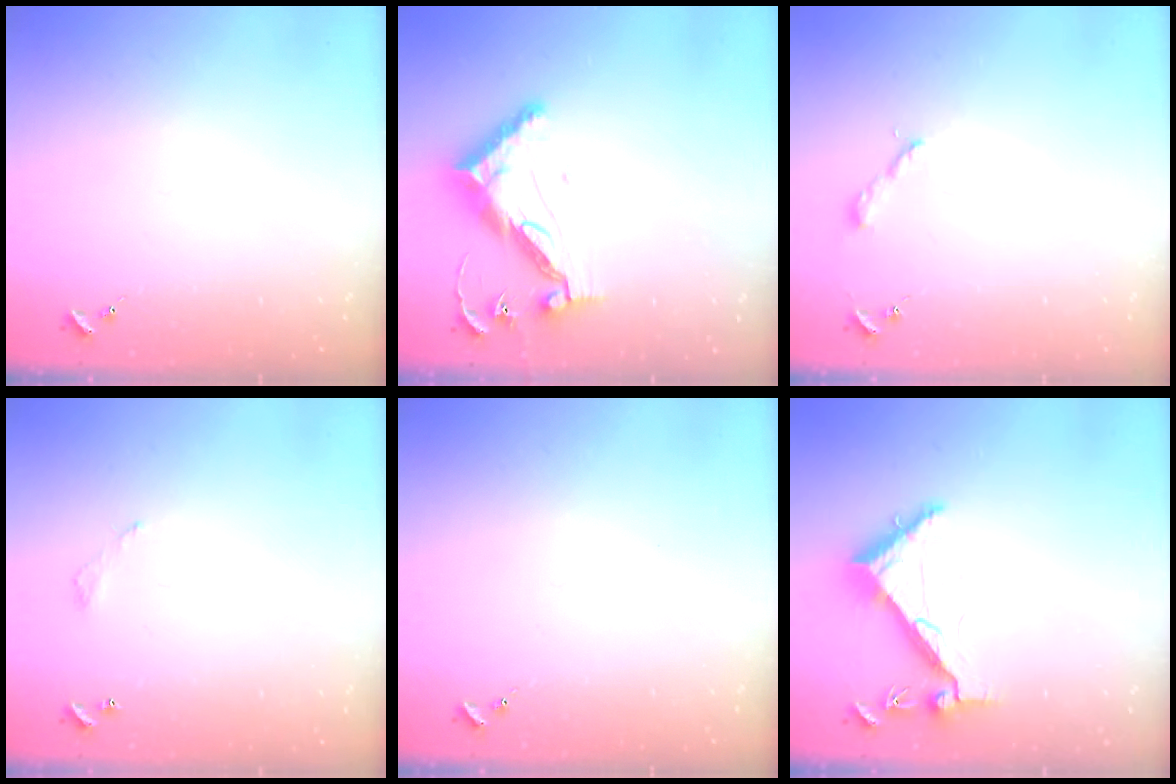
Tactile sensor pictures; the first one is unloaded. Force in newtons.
{"total": 13.0, "press": 13.0, "slide": 0.6}
{"total": 3.8, "press": 3.8, "slide": 0.3}
{"total": 3.1, "press": 3.0, "slide": 0.3}
{"total": 0.0}
{"total": 6.3, "press": 6.2, "slide": 0.7}